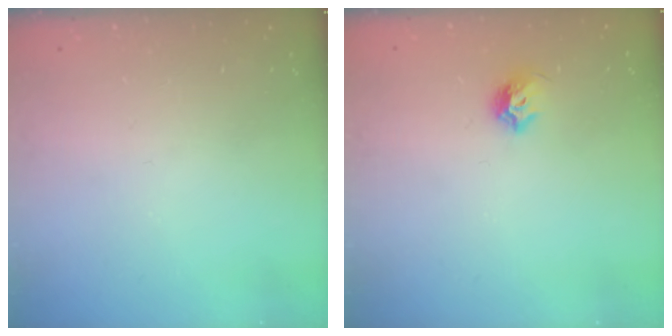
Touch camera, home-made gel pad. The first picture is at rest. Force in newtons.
{"total": 5.1, "press": 5.0, "slide": 1.0}